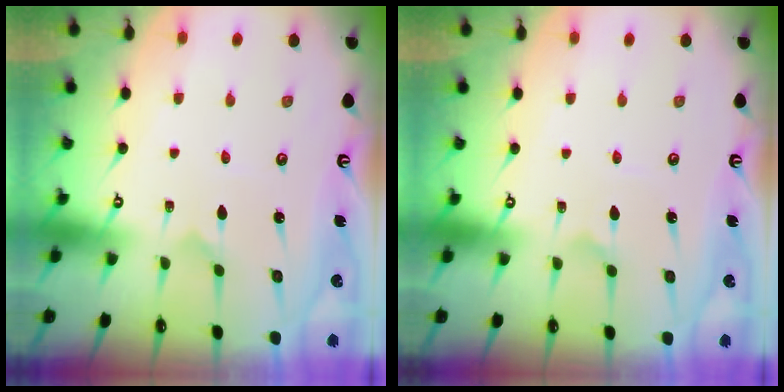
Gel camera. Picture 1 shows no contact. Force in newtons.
{"total": 2.3, "press": 2.3, "slide": 0.2}